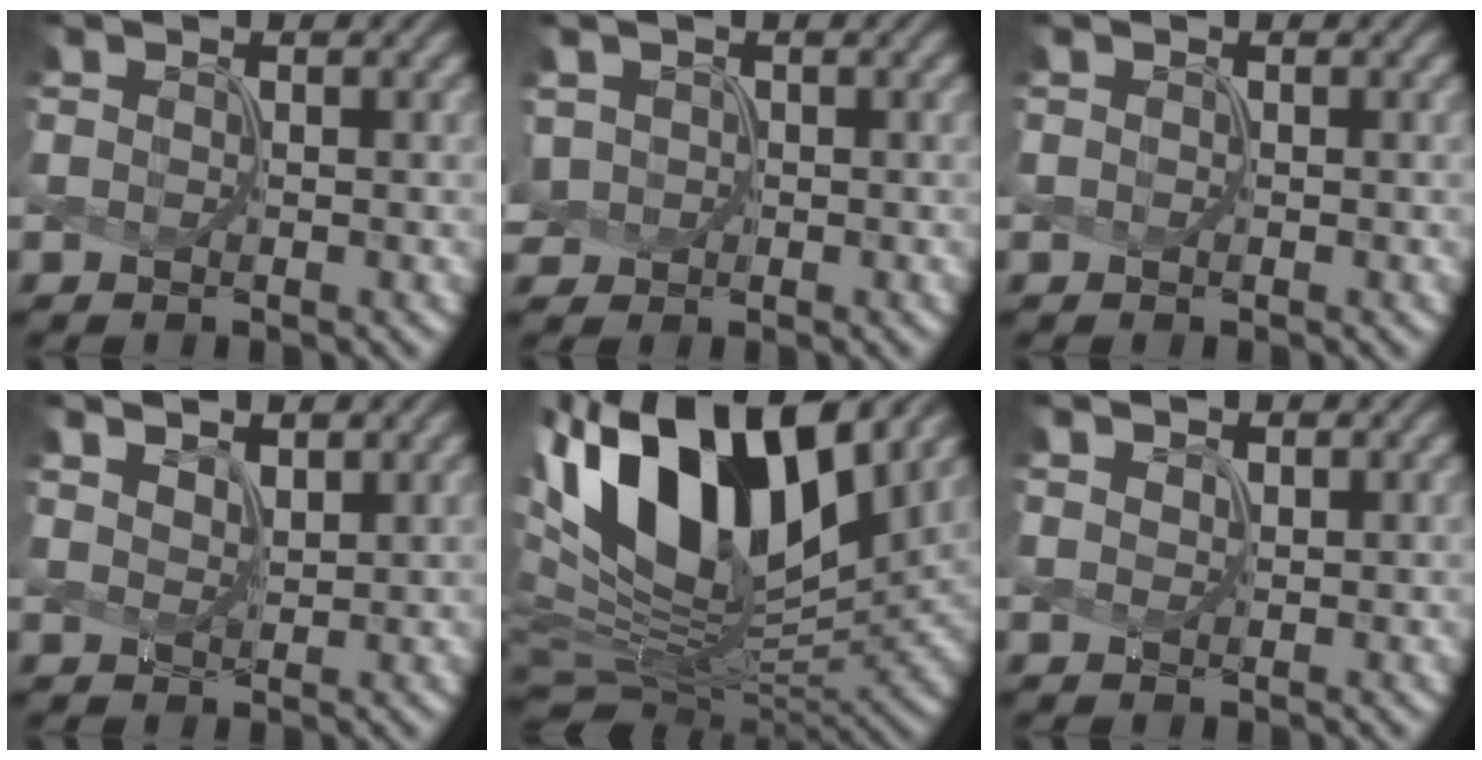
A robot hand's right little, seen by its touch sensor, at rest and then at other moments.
{"total": 1.2, "force": [0.2, 1.2, 0.2], "torque": [-0.016, 0.004, 0.012]}
{"total": 0.0}
{"total": 2.9, "force": [2.3, 1.0, 1.4], "torque": [-0.017, 0.013, 0.028]}
{"total": 16.6, "force": [6.8, 8.3, 12.6], "torque": [-0.250, 0.026, 0.125]}
{"total": 0.9, "force": [0.9, 0.2, 0.2], "torque": [-0.002, 0.000, 0.015]}